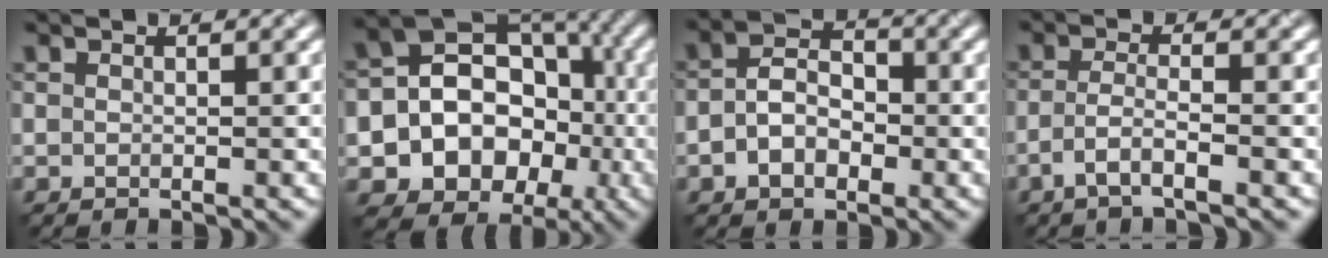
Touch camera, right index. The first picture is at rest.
{"total": 14.0, "force": [-2.4, 12.3, 6.3], "torque": [-0.116, 0.019, -0.053]}
{"total": 3.4, "force": [-0.7, 2.4, 2.3], "torque": [-0.044, 0.012, -0.020]}
{"total": 2.2, "force": [-1.4, 0.1, 1.7], "torque": [-0.037, 0.010, -0.039]}